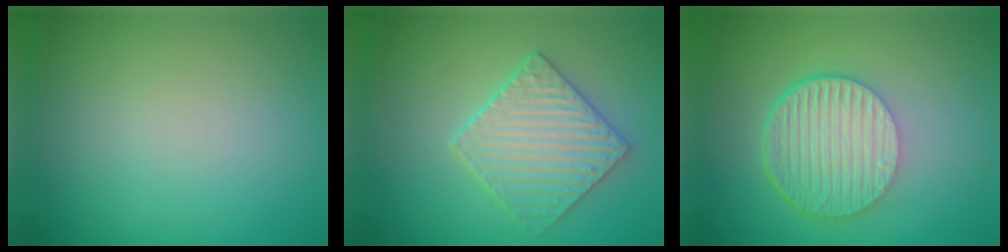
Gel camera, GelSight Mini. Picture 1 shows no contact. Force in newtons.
{"total": 4.1, "press": 3.7, "slide": 1.7}
{"total": 6.6, "press": 4.4, "slide": 4.9}